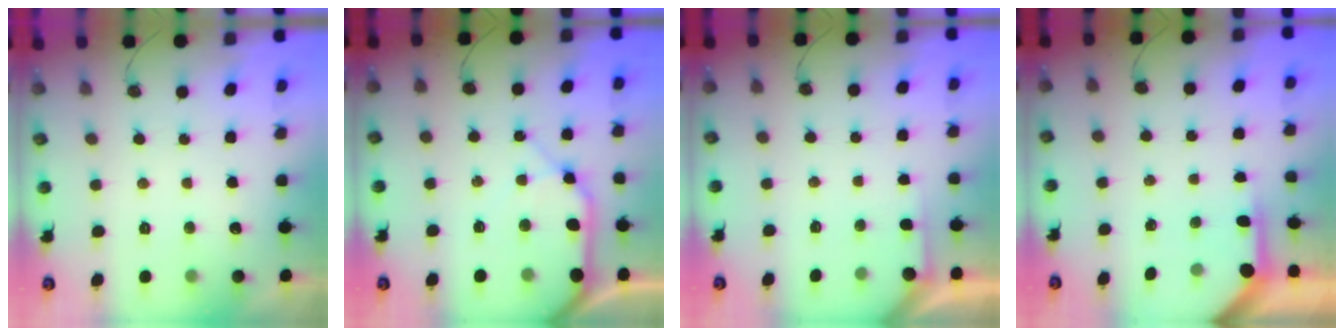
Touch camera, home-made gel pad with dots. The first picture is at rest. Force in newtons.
{"total": 12.4, "press": 12.3, "slide": 1.9}
{"total": 1.7, "press": 1.6, "slide": 0.2}
{"total": 3.7, "press": 3.7, "slide": 0.3}